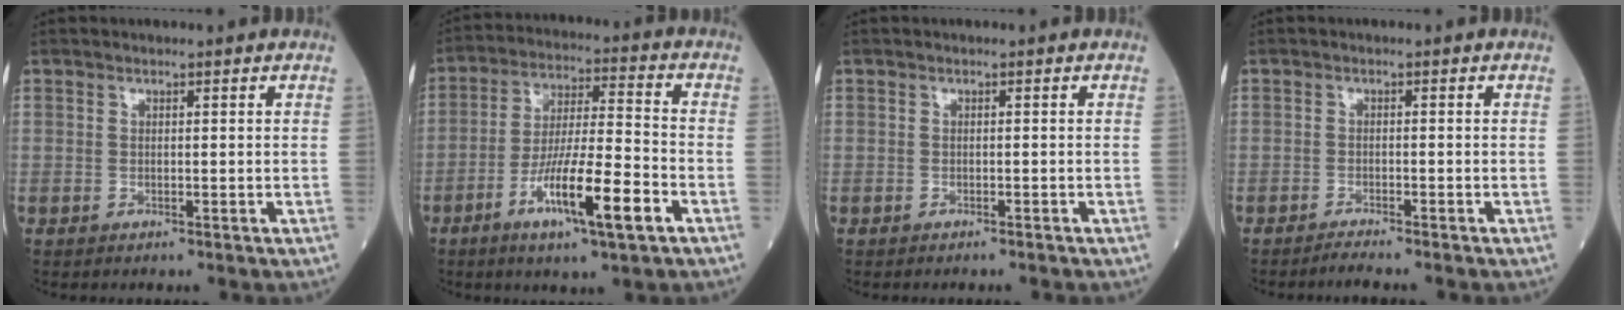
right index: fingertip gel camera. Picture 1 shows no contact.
{"total": 13.2, "force": [-5.9, 1.1, 11.8], "torque": [-0.213, -0.012, -0.105]}
{"total": 1.1, "force": [-1.0, 0.1, 0.3], "torque": [-0.007, -0.001, -0.012]}
{"total": 2.1, "force": [-1.9, -0.4, 0.6], "torque": [-0.015, -0.004, -0.032]}